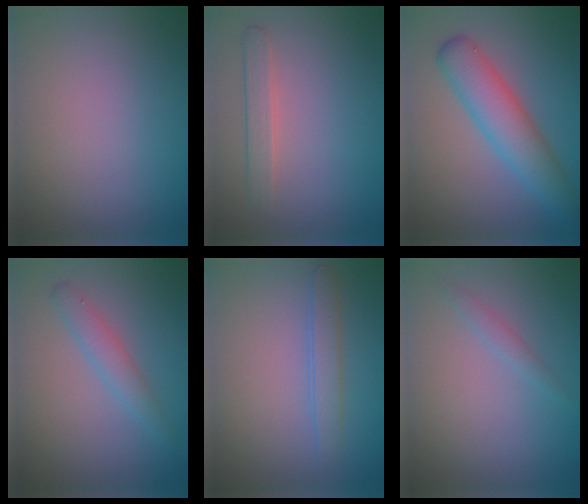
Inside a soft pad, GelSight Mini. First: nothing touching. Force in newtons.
{"total": 1.8, "press": 1.8, "slide": 0.1}
{"total": 5.2, "press": 5.2, "slide": 0.1}
{"total": 1.3, "press": 1.3, "slide": 0.2}
{"total": 1.8, "press": 1.8, "slide": 0.1}
{"total": 1.0, "press": 1.0, "slide": 0.0}